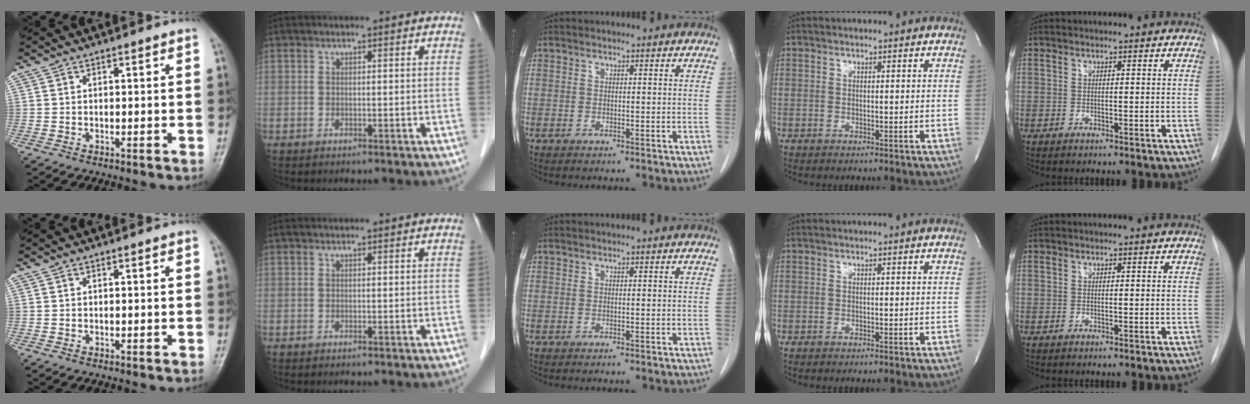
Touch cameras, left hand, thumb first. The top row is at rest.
{}